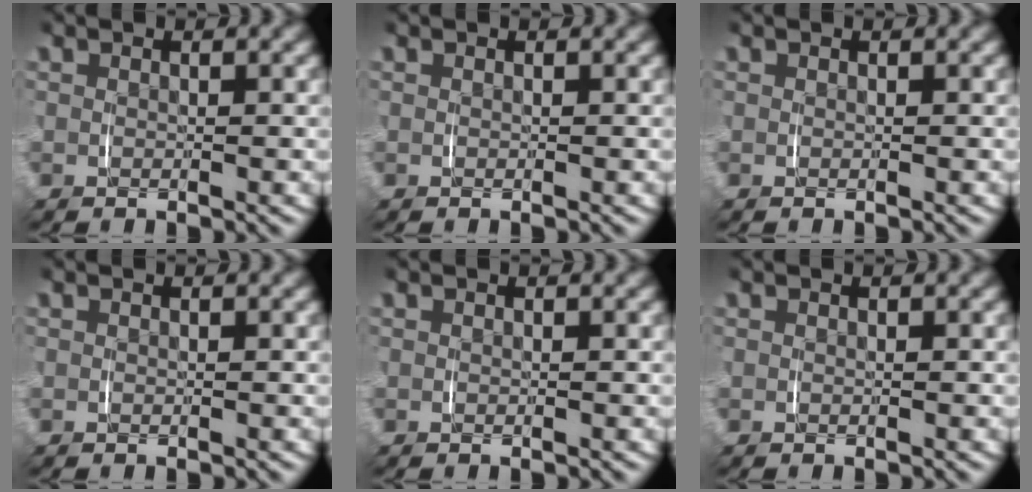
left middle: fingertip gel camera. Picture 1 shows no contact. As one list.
[{"total": 0.0}, {"total": 0.0}, {"total": 0.0}, {"total": 0.0}, {"total": 0.0}]